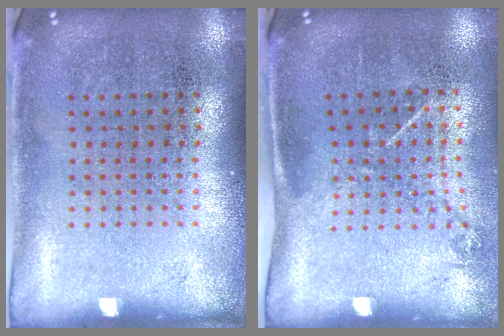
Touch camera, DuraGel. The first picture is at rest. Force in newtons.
{"total": 1.2, "press": 0.9, "slide": 0.8}